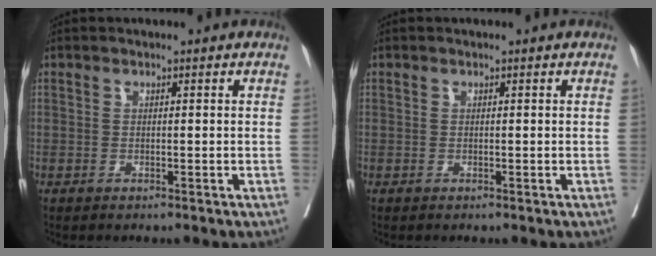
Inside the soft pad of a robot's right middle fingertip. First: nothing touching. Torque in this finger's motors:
{"motor_torque": [-0.02, -0.01, 0.00, 0.00]}